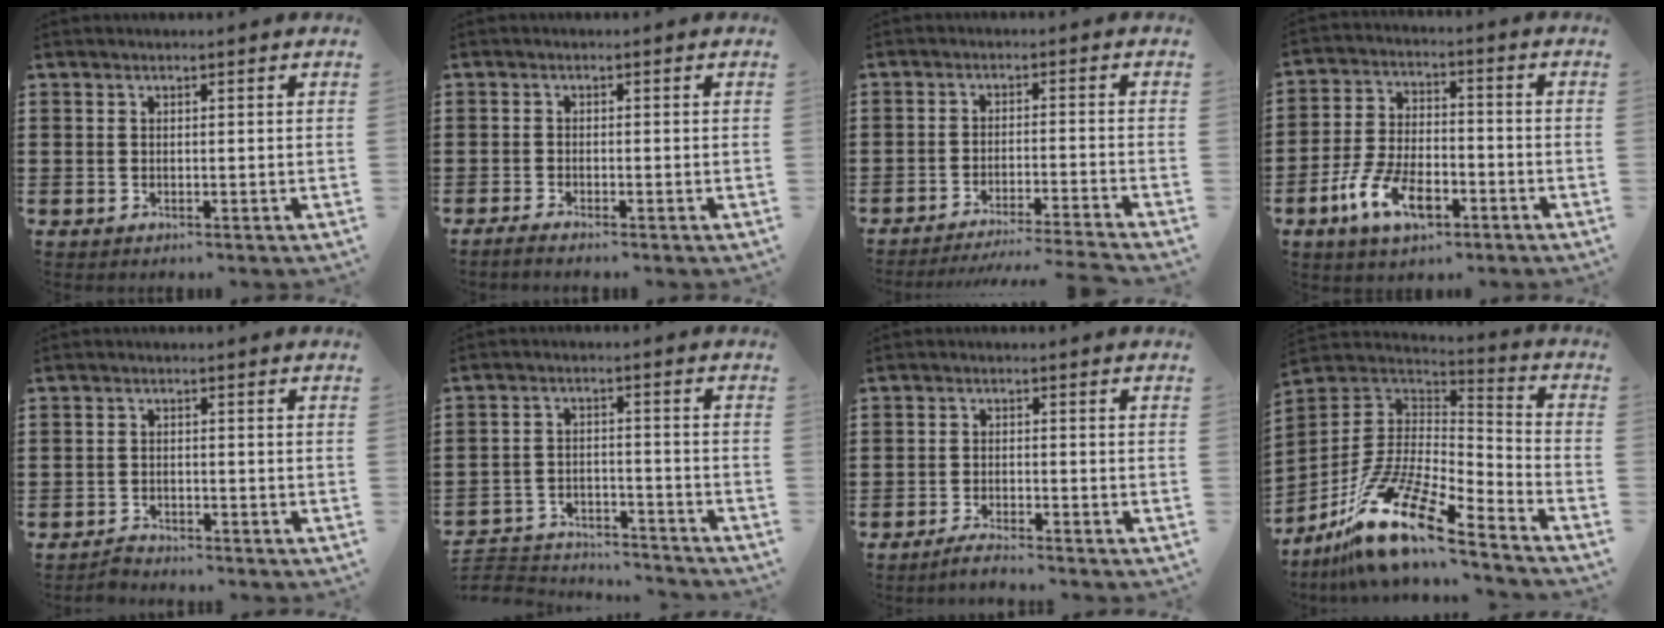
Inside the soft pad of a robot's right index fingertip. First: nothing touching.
{"total": 1.0, "force": [-0.9, -0.1, 0.3], "torque": [-0.004, -0.002, -0.018]}
{"total": 3.6, "force": [-3.3, -0.8, 1.1], "torque": [-0.030, -0.015, -0.071]}
{"total": 9.0, "force": [-4.7, 4.0, 6.6], "torque": [-0.154, -0.003, -0.089]}
{"total": 1.6, "force": [-1.6, 0.3, -0.1], "torque": [-0.004, 0.005, -0.033]}
{"total": 4.2, "force": [-4.1, 0.6, 0.5], "torque": [-0.022, 0.001, -0.087]}
{"total": 2.2, "force": [-2.1, -0.3, 0.6], "torque": [-0.013, 0.000, -0.040]}
{"total": 15.4, "force": [-10.1, 4.3, 10.8], "torque": [-0.228, 0.018, -0.191]}